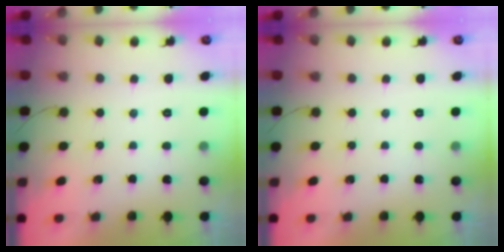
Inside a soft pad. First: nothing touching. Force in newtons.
{"total": 0.0}